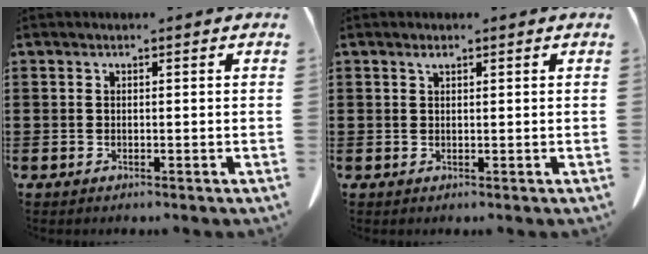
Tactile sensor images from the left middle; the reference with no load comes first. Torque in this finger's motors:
{"motor_torque": [1.11, 1.02, 0.07, 0.02]}